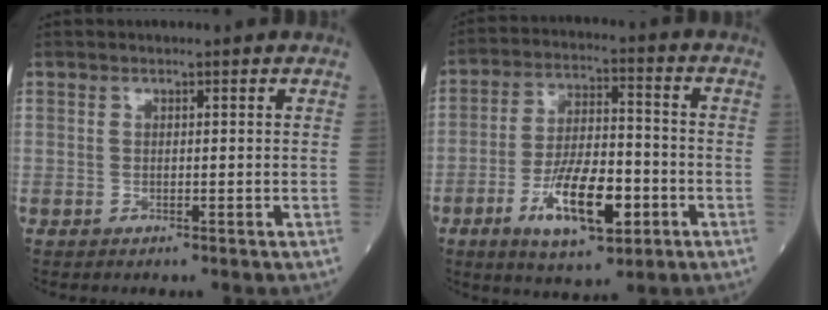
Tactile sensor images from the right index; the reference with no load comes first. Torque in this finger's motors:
{"motor_torque": [1.39, -0.75, 0.37, 0.09]}